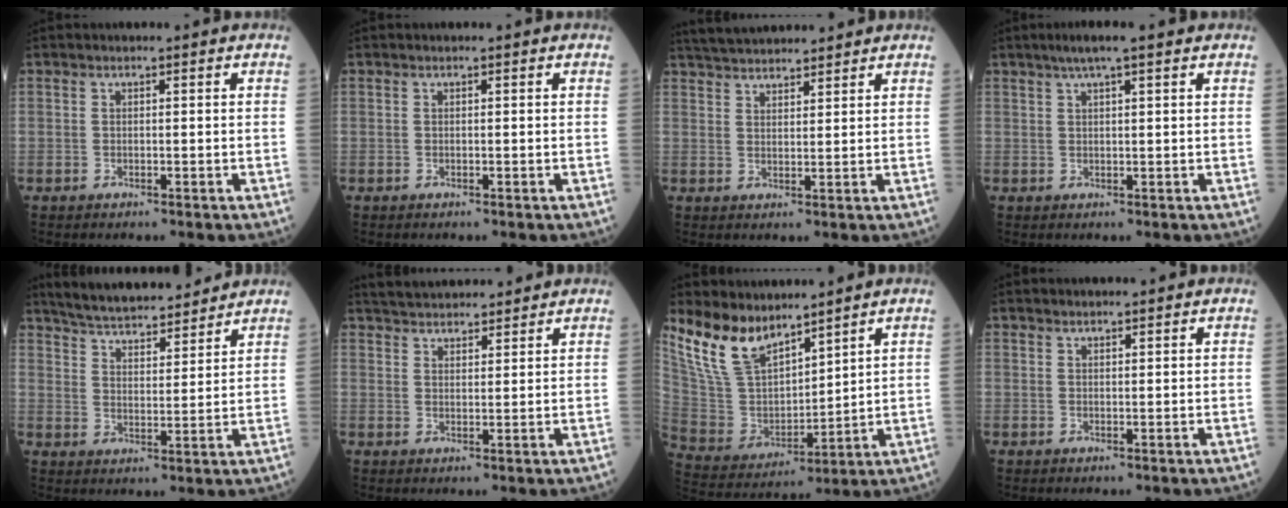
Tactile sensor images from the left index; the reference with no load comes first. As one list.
[{"total": 0.0}, {"total": 9.1, "force": [8.5, 1.5, 2.9], "torque": [-0.054, 0.034, 0.142]}, {"total": 5.0, "force": [3.5, 0.4, 3.6], "torque": [-0.061, 0.025, 0.058]}, {"total": 15.1, "force": [13.8, 2.5, 5.5], "torque": [-0.091, 0.020, 0.218]}, {"total": 9.6, "force": [9.0, 1.9, 2.6], "torque": [-0.042, 0.030, 0.140]}, {"total": 11.8, "force": [10.0, 4.1, 4.7], "torque": [-0.109, 0.014, 0.217]}, {"total": 2.7, "force": [2.6, 0.3, 0.7], "torque": [-0.006, 0.024, 0.040]}]